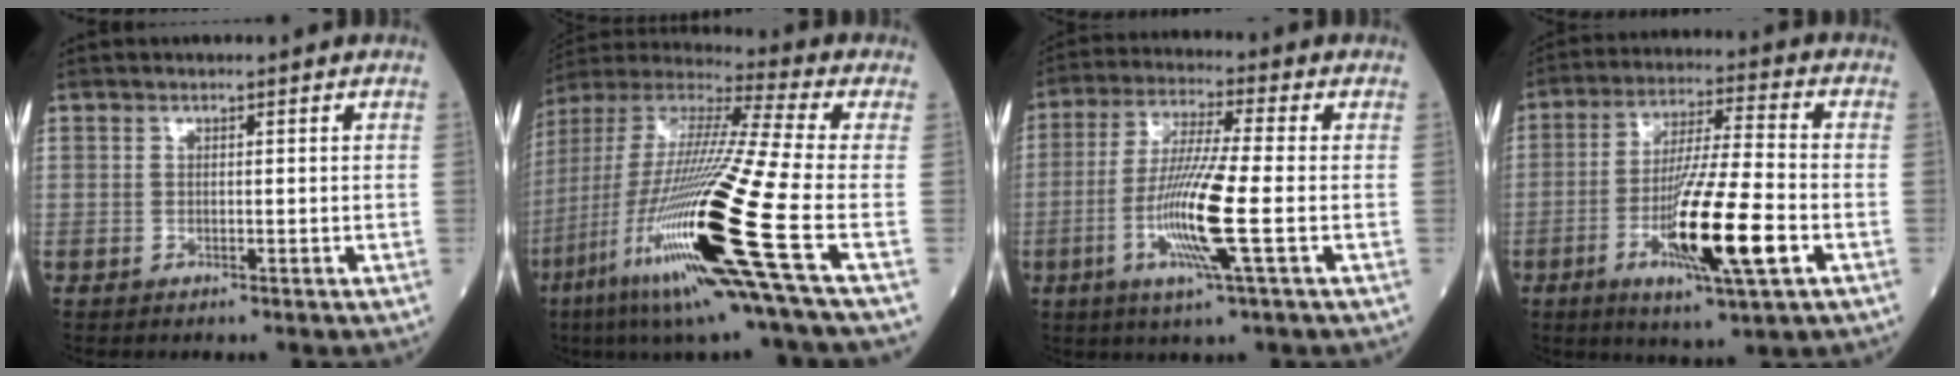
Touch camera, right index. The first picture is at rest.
{"total": 27.2, "force": [-9.2, 0.5, 25.6], "torque": [-0.505, -0.052, -0.176]}
{"total": 11.4, "force": [-2.8, -0.5, 11.1], "torque": [-0.220, -0.014, -0.062]}
{"total": 14.9, "force": [-4.8, 0.7, 14.1], "torque": [-0.258, -0.020, -0.084]}